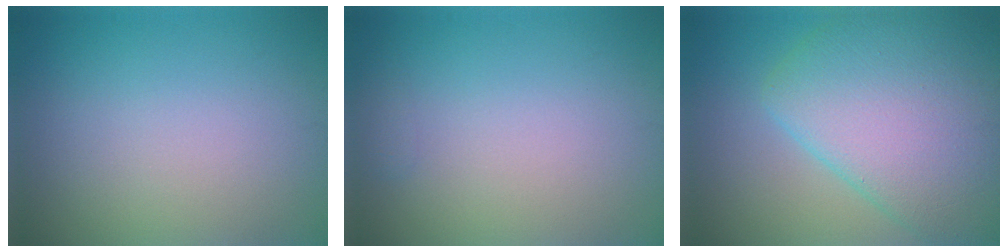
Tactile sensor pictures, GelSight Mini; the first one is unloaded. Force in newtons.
{"total": 0.6, "press": 0.6, "slide": 0.1}
{"total": 10.9, "press": 10.9, "slide": 0.7}